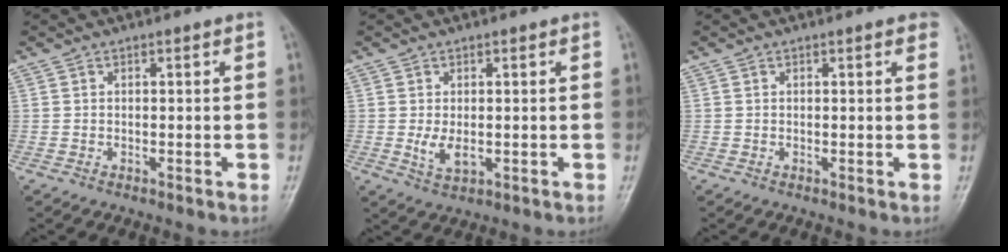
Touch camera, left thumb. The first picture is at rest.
{"total": 3.6, "force": [-0.1, 2.1, 2.9], "torque": [-0.052, -0.010, 0.006]}
{"total": 6.5, "force": [4.7, 2.1, 3.9], "torque": [-0.021, -0.011, 0.041]}